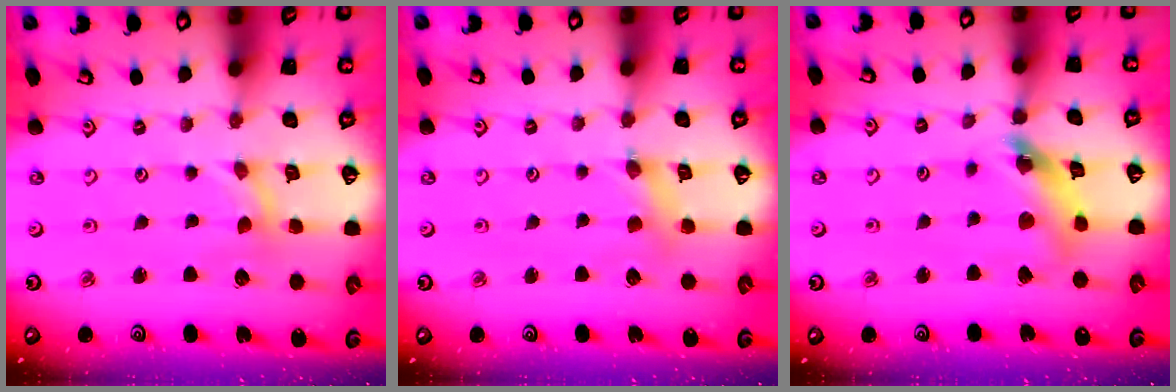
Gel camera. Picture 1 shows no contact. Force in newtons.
{"total": 2.3, "press": 2.3, "slide": 0.3}
{"total": 11.7, "press": 11.7, "slide": 1.3}